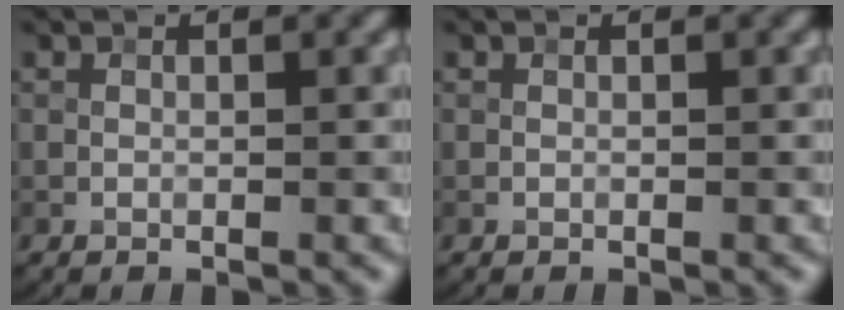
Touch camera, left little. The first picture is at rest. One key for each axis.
{"total": 0.0}